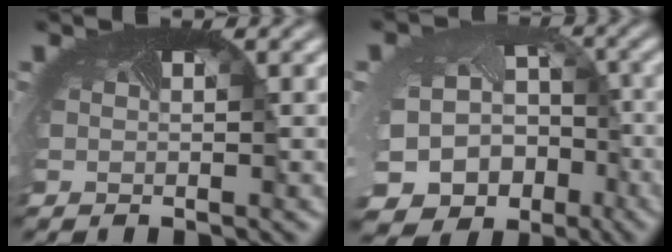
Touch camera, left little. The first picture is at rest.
{"total": 16.7, "force": [-9.2, 12.9, 5.4], "torque": [-0.114, -0.084, -0.109]}